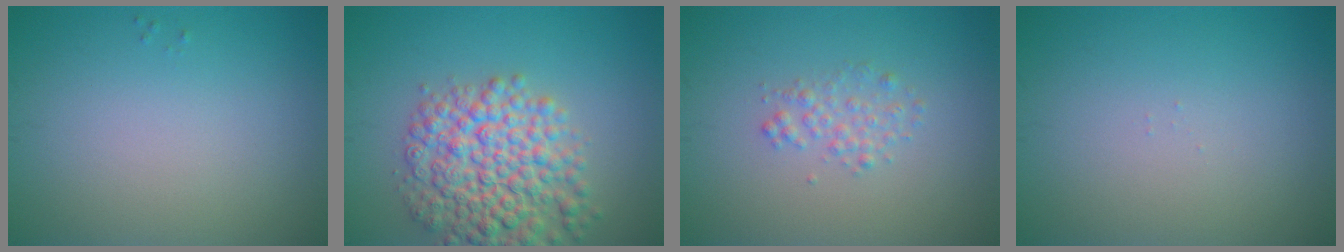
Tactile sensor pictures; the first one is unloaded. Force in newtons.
{"total": 7.7, "press": 7.7, "slide": 0.3}
{"total": 1.5, "press": 1.5, "slide": 0.0}
{"total": 0.0}